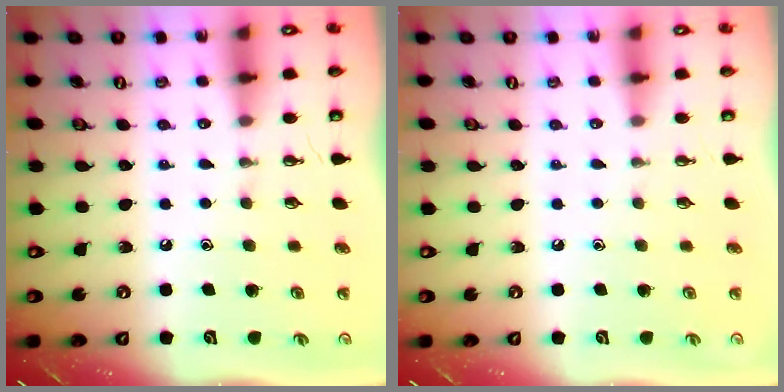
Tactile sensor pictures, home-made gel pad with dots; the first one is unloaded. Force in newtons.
{"total": 0.0}